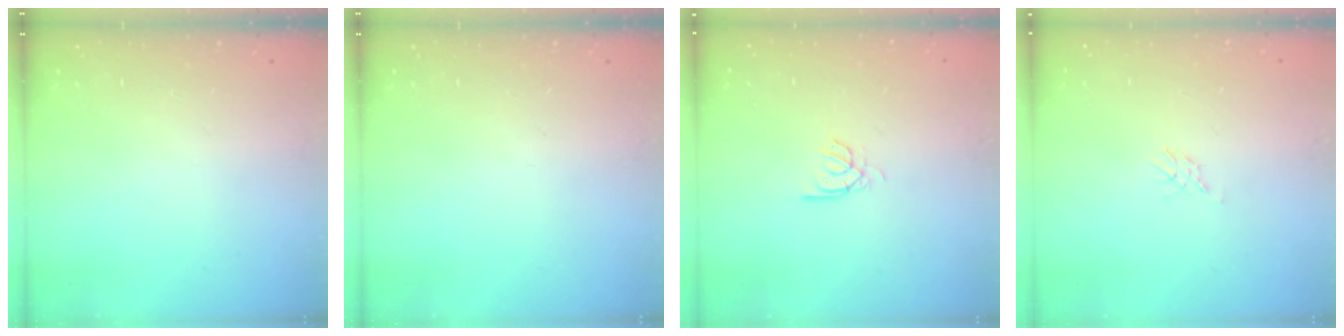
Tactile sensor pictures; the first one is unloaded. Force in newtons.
{"total": 0.0}
{"total": 2.3, "press": 2.3, "slide": 0.2}
{"total": 1.4, "press": 1.4, "slide": 0.2}